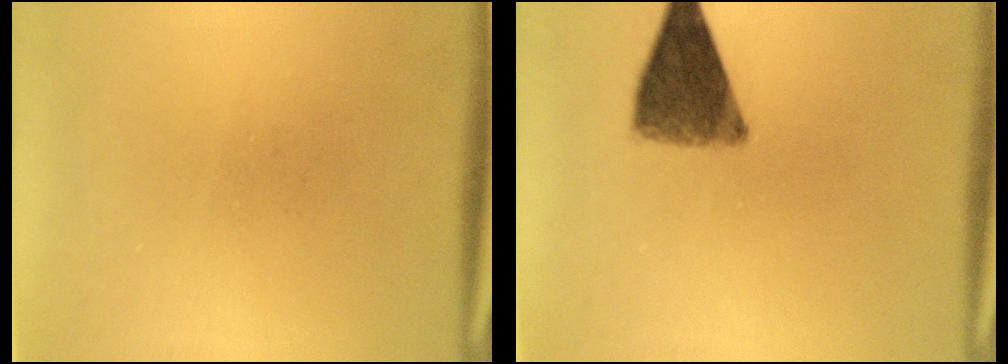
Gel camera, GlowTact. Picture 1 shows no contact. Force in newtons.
{"total": 8.7}